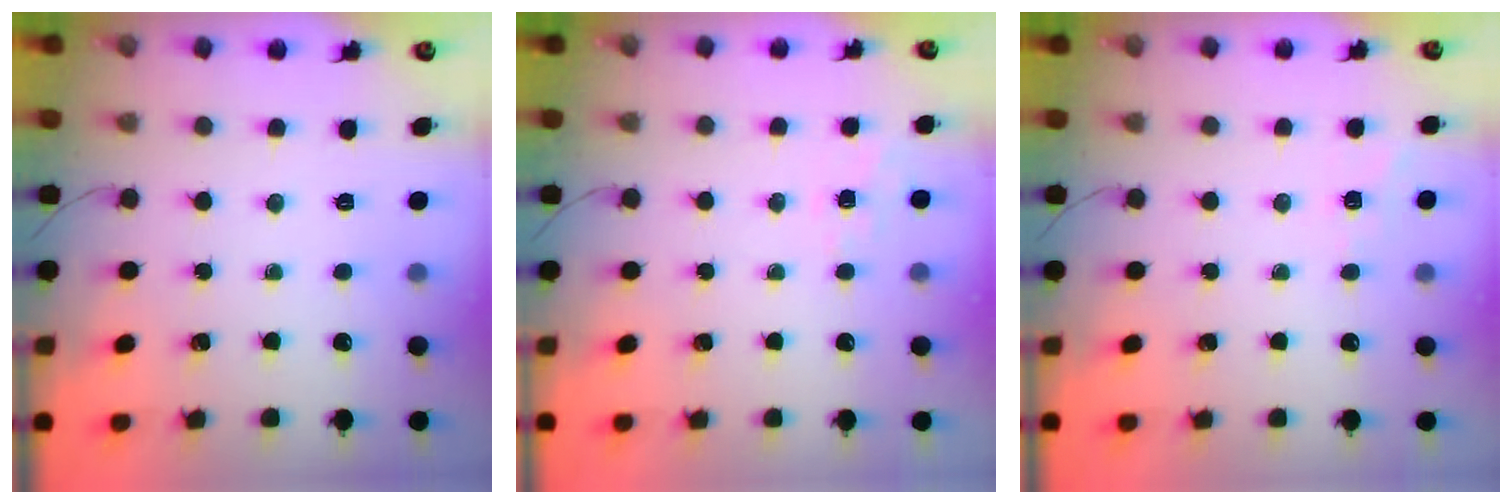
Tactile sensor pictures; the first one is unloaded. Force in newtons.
{"total": 4.5, "press": 4.3, "slide": 1.5}
{"total": 7.4, "press": 7.2, "slide": 1.6}